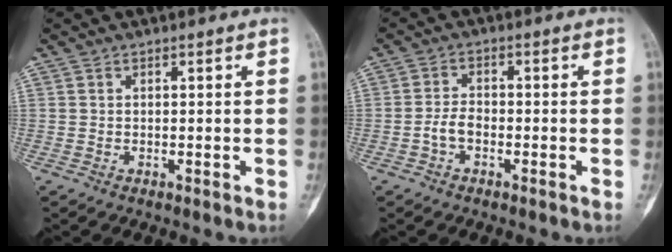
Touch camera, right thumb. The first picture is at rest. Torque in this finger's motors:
{"motor_torque": [0.75, 0.64, 0.45, -0.28, 0.02]}